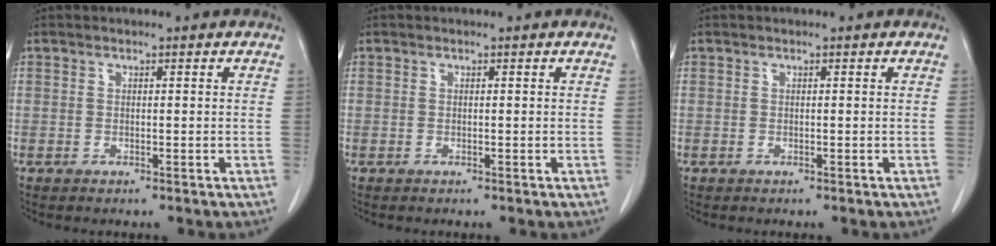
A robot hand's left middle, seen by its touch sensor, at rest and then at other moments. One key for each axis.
{"total": 0.0}
{"total": 0.0}